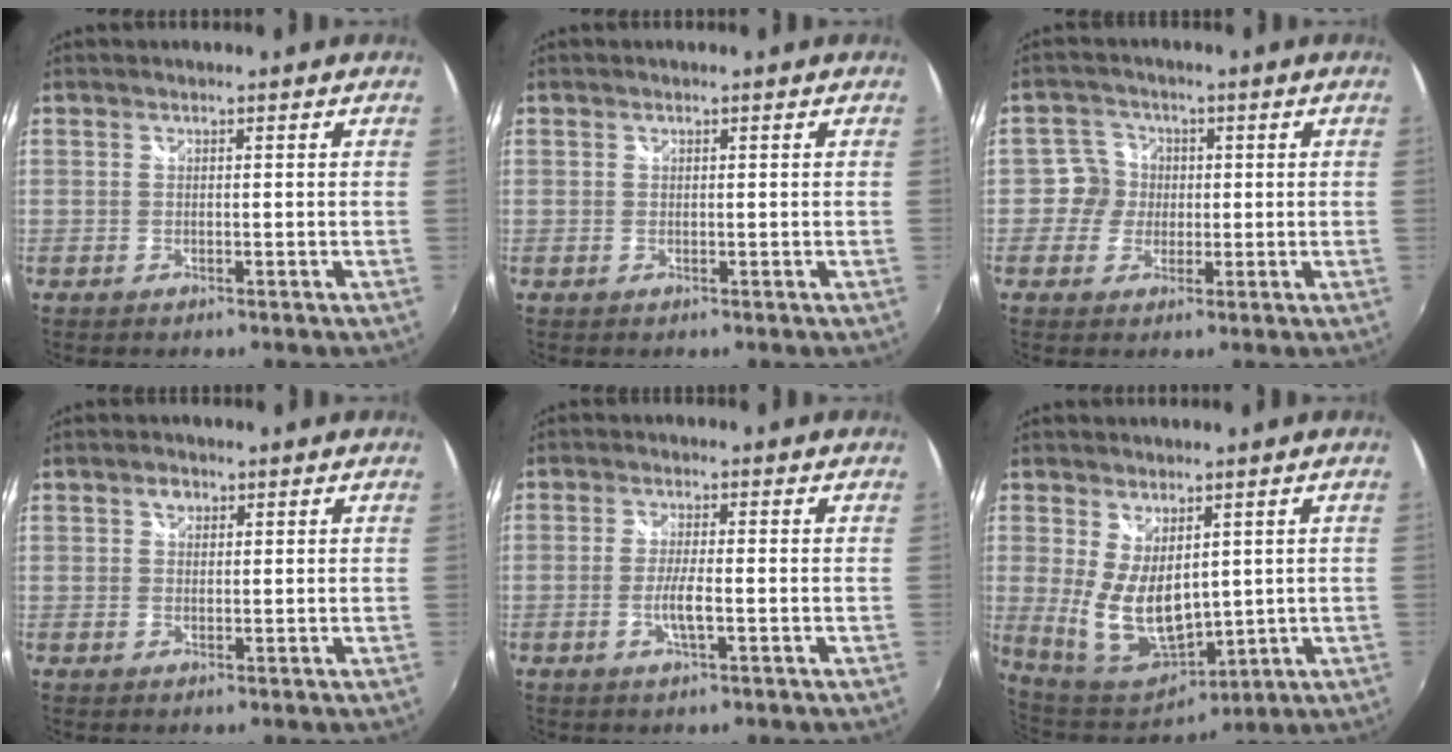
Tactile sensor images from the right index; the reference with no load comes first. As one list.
[{"total": 0.0}, {"total": 4.3, "force": [-0.2, 4.3, 0.1], "torque": [0.011, 0.007, -0.014]}, {"total": 1.8, "force": [0.8, 1.4, 0.8], "torque": [-0.011, 0.007, 0.012]}, {"total": 3.7, "force": [-1.2, 0.2, 3.5], "torque": [-0.069, -0.005, -0.023]}, {"total": 11.7, "force": [1.2, 6.6, 9.6], "torque": [-0.191, -0.020, 0.045]}]